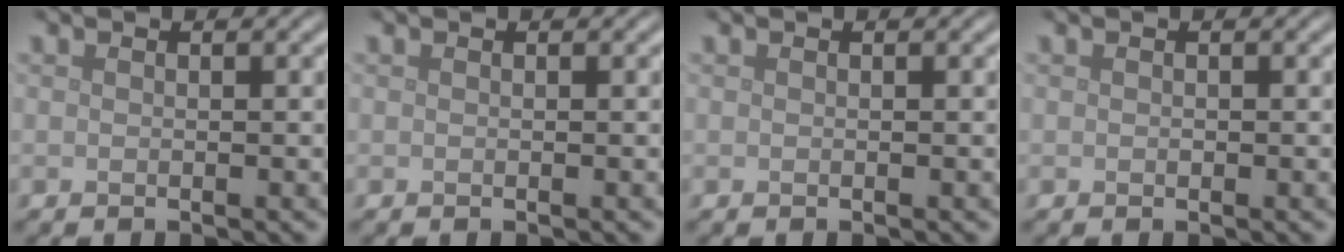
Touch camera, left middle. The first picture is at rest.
{"total": 0.0}
{"total": 0.0}
{"total": 0.0}